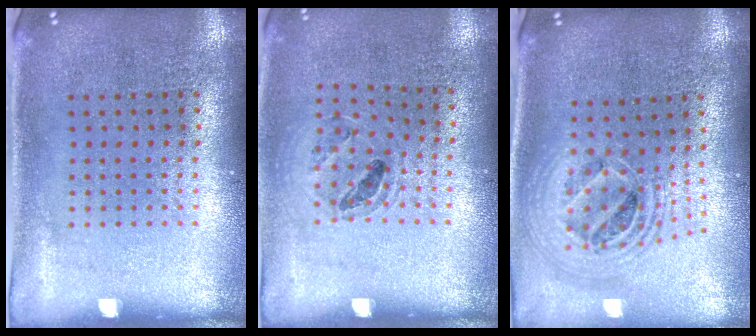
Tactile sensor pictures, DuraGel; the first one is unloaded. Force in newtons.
{"total": 0.9, "press": 0.9, "slide": 0.1}
{"total": 2.2, "press": 1.7, "slide": 1.4}